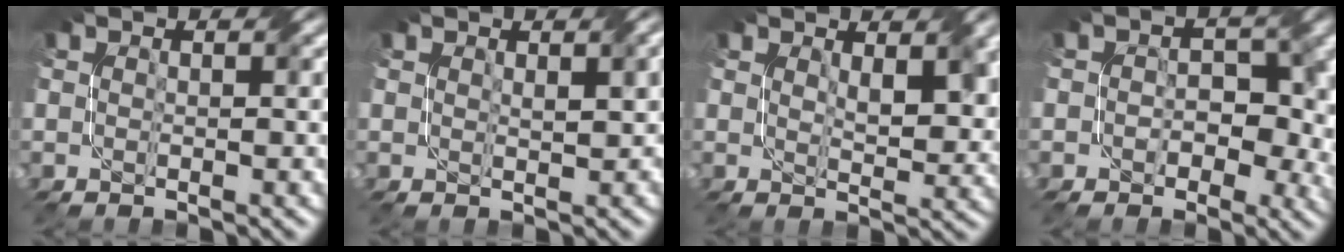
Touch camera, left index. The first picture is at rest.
{"total": 1.8, "force": [0.7, 0.7, 1.6], "torque": [-0.018, 0.006, 0.021]}
{"total": 3.4, "force": [1.8, 1.4, 2.6], "torque": [-0.039, 0.001, 0.040]}
{"total": 4.2, "force": [-0.4, 3.2, 2.8], "torque": [-0.016, 0.000, -0.008]}